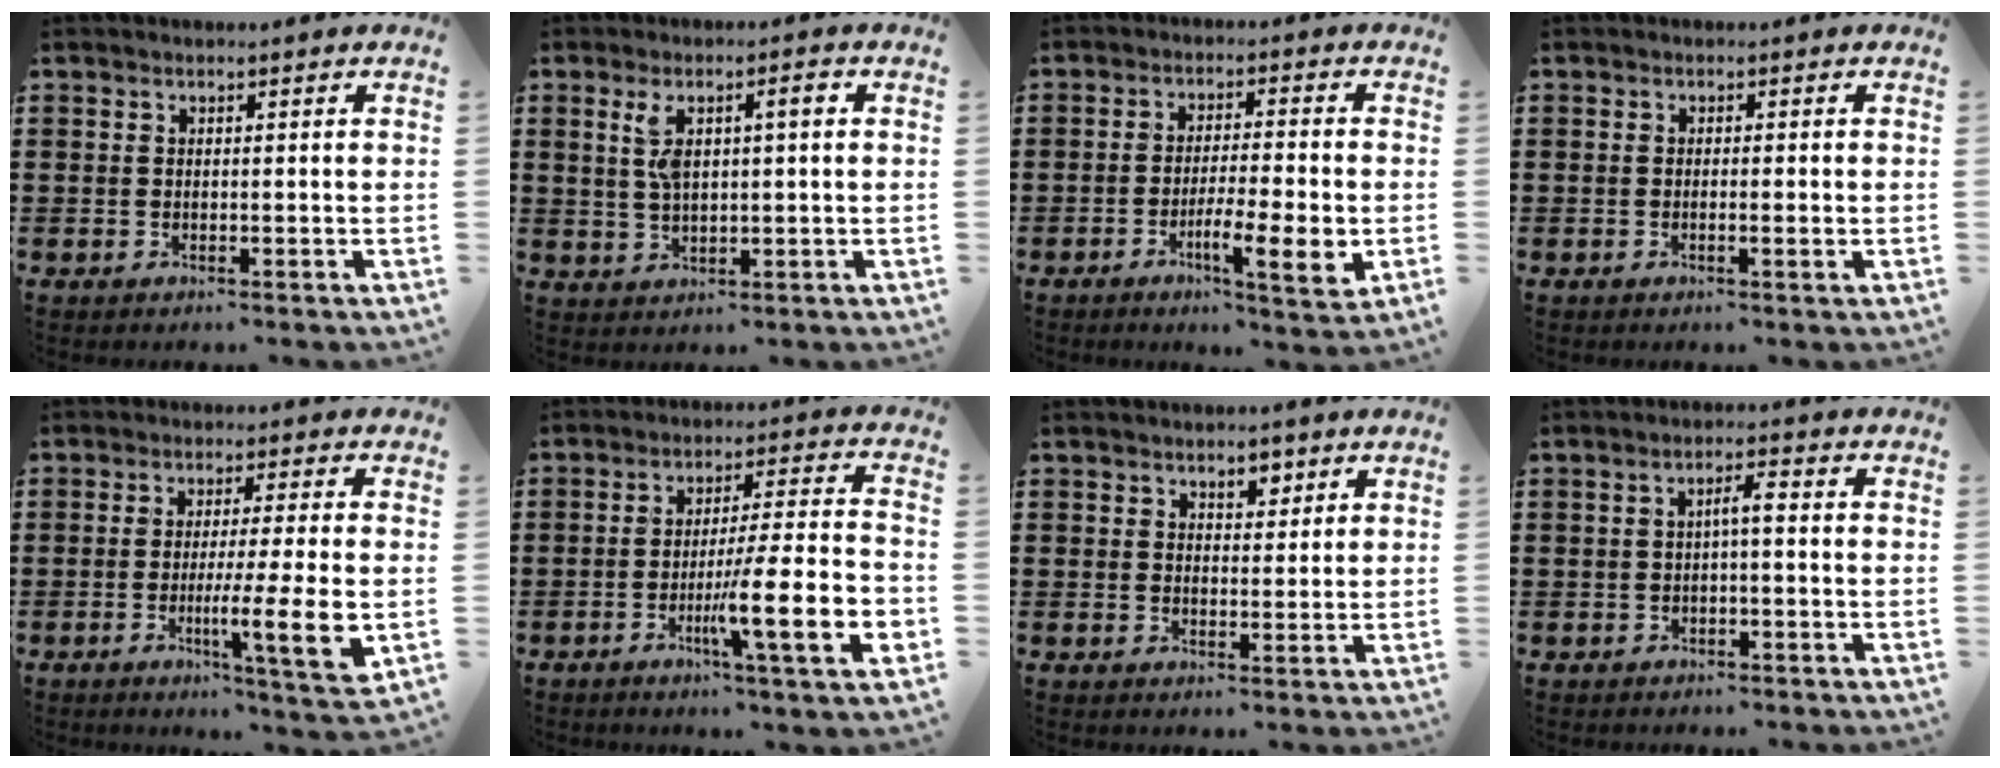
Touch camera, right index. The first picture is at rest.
{"total": 5.3, "force": [1.5, 1.7, 4.8], "torque": [-0.097, 0.007, 0.024]}
{"total": 7.6, "force": [-2.7, 1.0, 7.1], "torque": [-0.121, -0.009, -0.047]}
{"total": 1.1, "force": [-0.2, -0.1, 1.1], "torque": [-0.017, -0.005, -0.004]}
{"total": 10.2, "force": [-1.9, 0.4, 10.0], "torque": [-0.159, -0.019, -0.030]}
{"total": 12.8, "force": [-4.4, 1.3, 12.0], "torque": [-0.202, -0.010, -0.078]}
{"total": 2.8, "force": [1.9, 1.7, 1.2], "torque": [-0.013, 0.002, 0.031]}
{"total": 2.4, "force": [-0.4, 0.3, 2.4], "torque": [-0.046, 0.003, -0.009]}